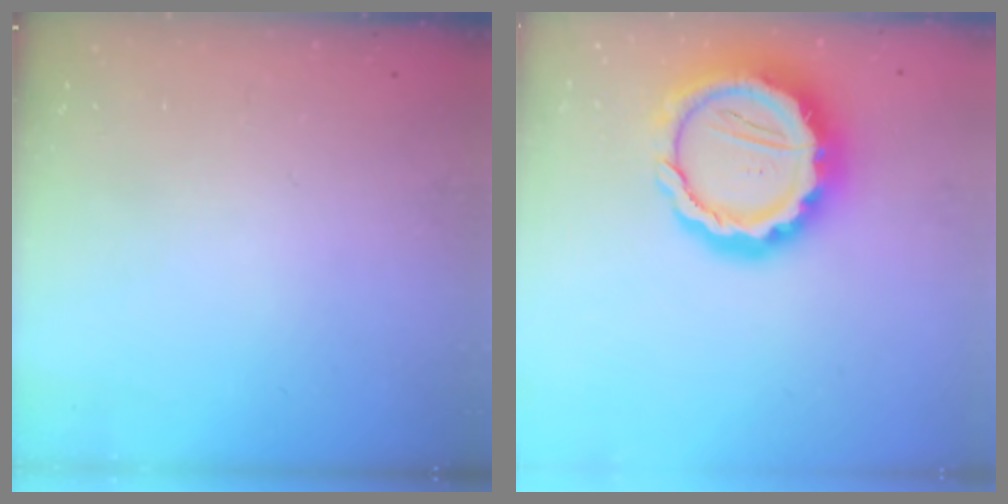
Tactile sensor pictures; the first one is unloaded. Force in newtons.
{"total": 19.0, "press": 18.6, "slide": 3.8}